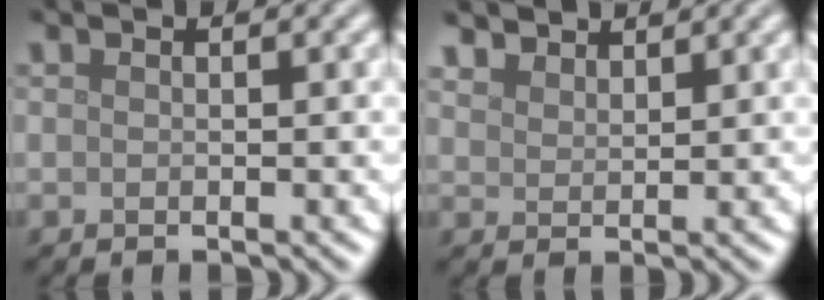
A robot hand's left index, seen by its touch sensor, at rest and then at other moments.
{"total": 3.1, "force": [2.9, 1.0, 0.5], "torque": [-0.018, -0.002, 0.062]}